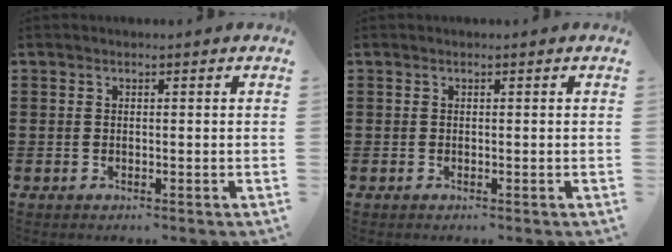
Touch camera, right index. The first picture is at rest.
{"total": 0.0}